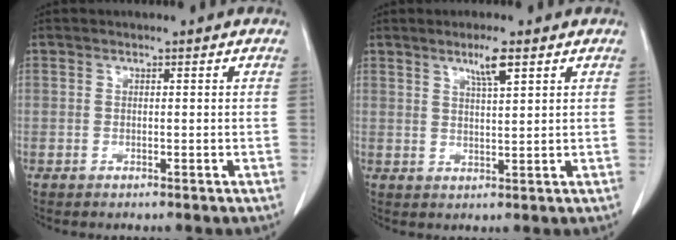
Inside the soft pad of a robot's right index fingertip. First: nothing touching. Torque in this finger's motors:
{"motor_torque": [0.07, 0.09, 0.06, 0.05]}